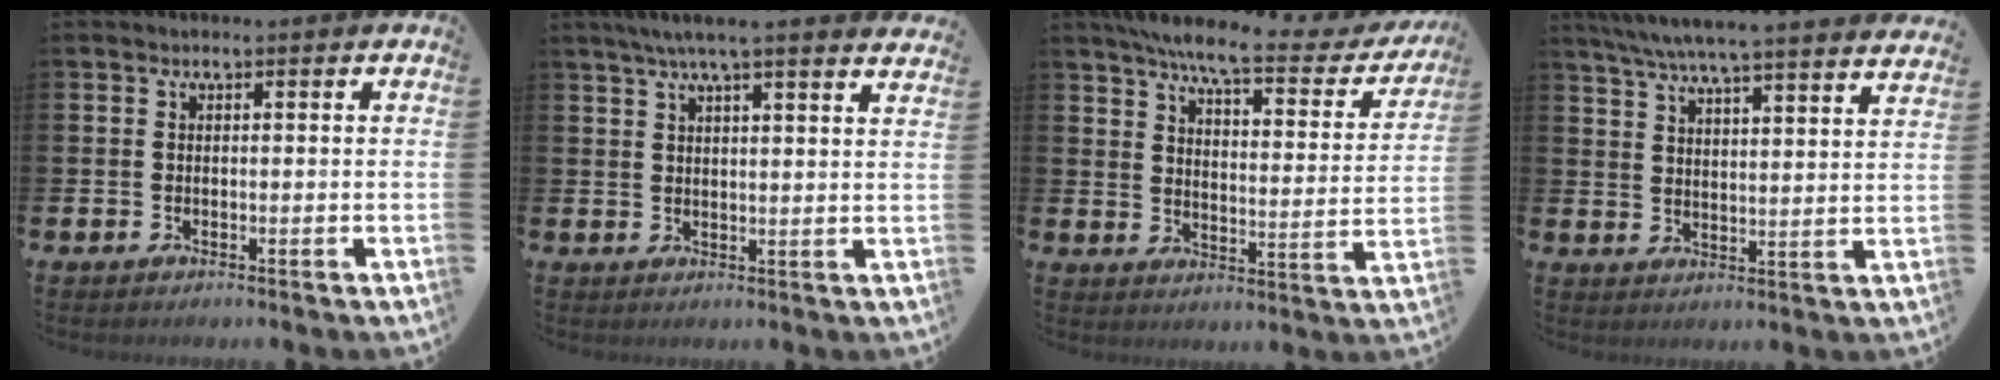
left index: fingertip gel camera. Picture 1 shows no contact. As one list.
[{"total": 5.2, "force": [4.7, -0.2, 2.2], "torque": [-0.053, -0.010, 0.084]}, {"total": 8.1, "force": [6.8, 1.2, 4.2], "torque": [-0.089, -0.043, 0.108]}, {"total": 6.9, "force": [6.6, 0.0, 2.0], "torque": [-0.067, -0.041, 0.117]}]